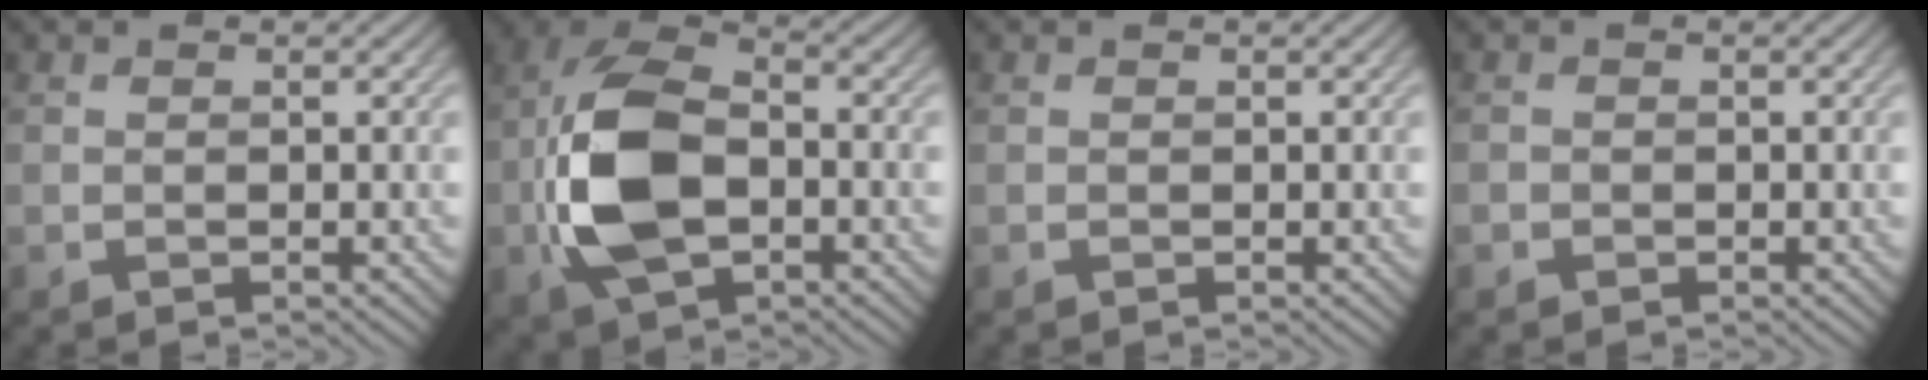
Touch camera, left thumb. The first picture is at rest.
{"total": 12.4, "force": [-2.6, 7.2, 9.7], "torque": [-0.233, -0.003, -0.060]}
{"total": 0.0}
{"total": 0.7, "force": [-0.4, 0.6, 0.0], "torque": [0.002, 0.002, -0.010]}